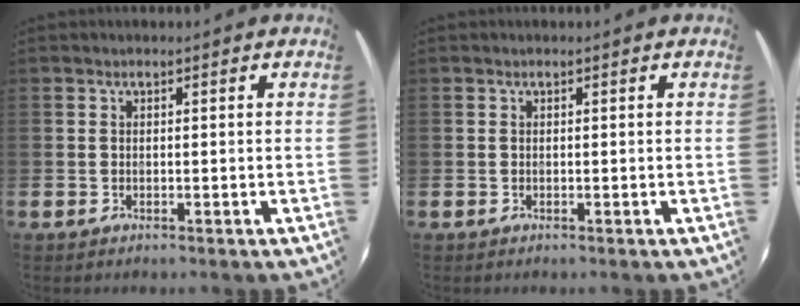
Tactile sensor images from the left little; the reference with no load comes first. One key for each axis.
{"total": 0.0}